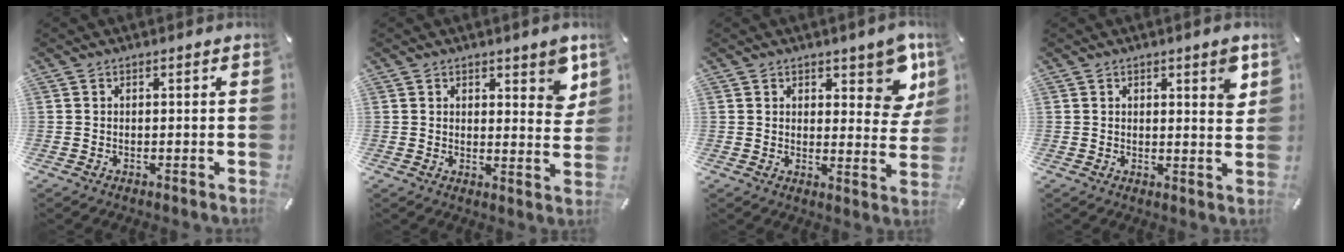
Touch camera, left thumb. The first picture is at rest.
{"total": 6.0, "force": [3.9, 2.9, 3.4], "torque": [-0.029, -0.024, 0.063]}
{"total": 9.0, "force": [5.7, 4.4, 5.3], "torque": [-0.045, -0.040, 0.095]}
{"total": 4.4, "force": [2.5, 1.5, 3.4], "torque": [-0.040, -0.017, 0.036]}